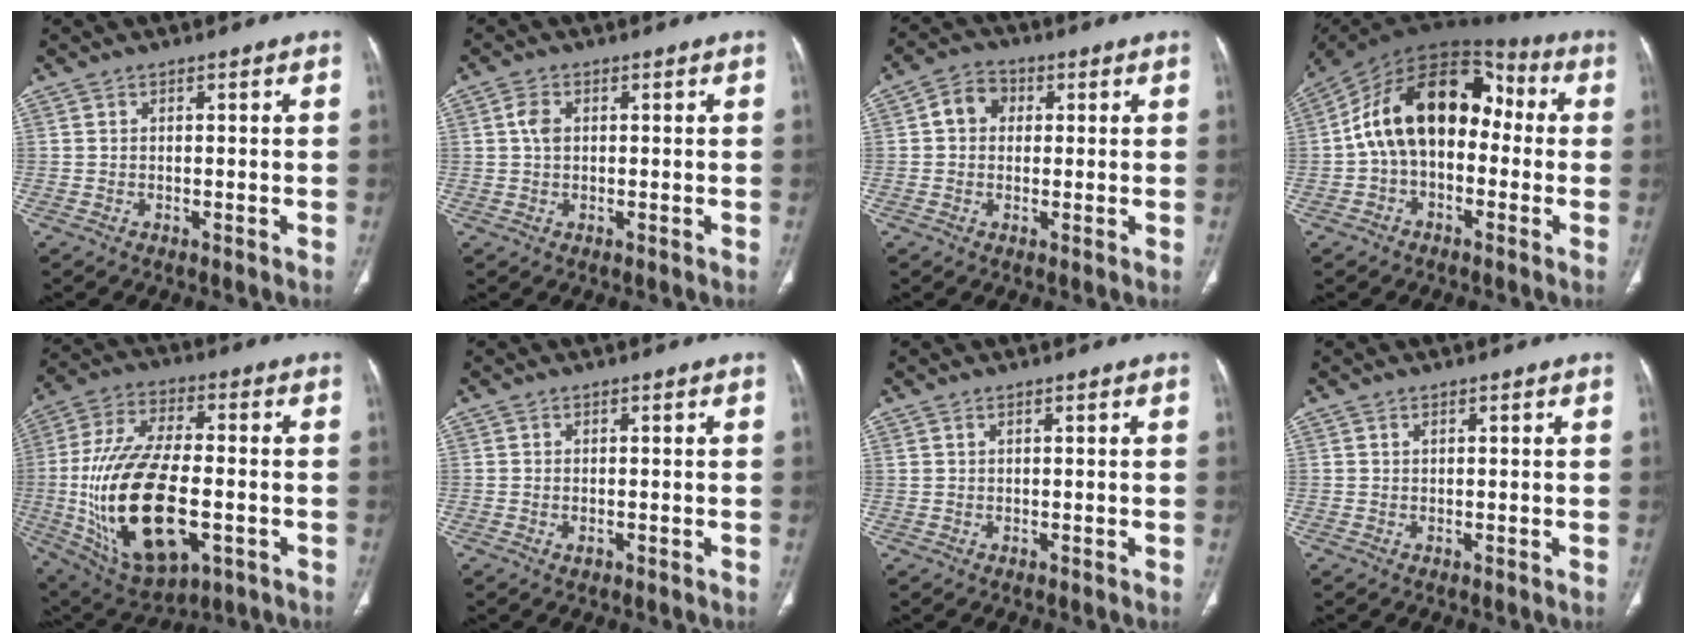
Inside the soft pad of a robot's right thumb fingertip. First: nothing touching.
{"total": 2.9, "force": [0.6, 1.9, 2.1], "torque": [-0.041, 0.004, 0.010]}
{"total": 5.4, "force": [0.9, 4.5, 2.8], "torque": [-0.032, 0.011, 0.007]}
{"total": 18.1, "force": [-0.1, 11.7, 13.8], "torque": [-0.204, 0.057, -0.015]}
{"total": 25.1, "force": [-4.4, 12.4, 21.3], "torque": [-0.425, 0.005, -0.054]}
{"total": 0.9, "force": [-0.3, 0.6, 0.7], "torque": [-0.013, 0.000, -0.002]}
{"total": 0.6, "force": [0.4, 0.2, 0.4], "torque": [-0.008, 0.004, 0.011]}
{"total": 0.5, "force": [0.3, 0.3, 0.3], "torque": [-0.005, 0.000, 0.006]}